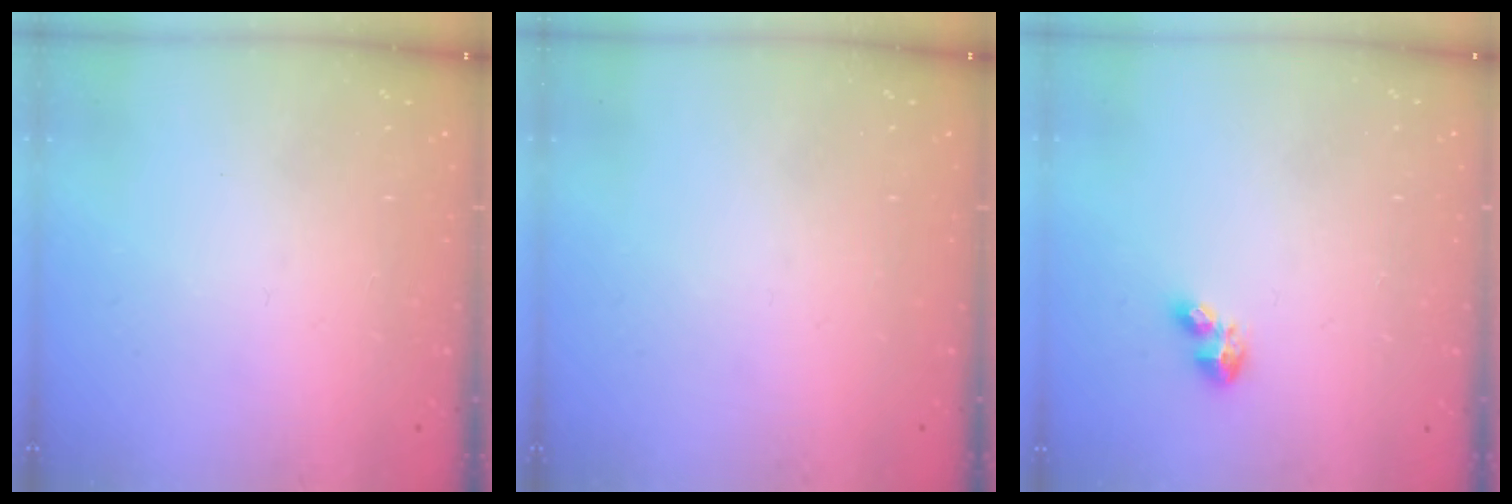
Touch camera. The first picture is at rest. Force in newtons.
{"total": 0.0}
{"total": 4.6, "press": 4.6, "slide": 0.6}